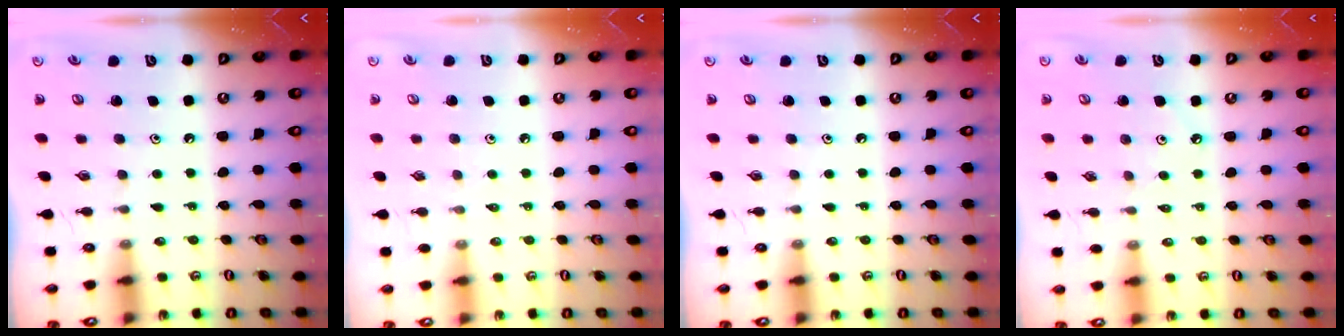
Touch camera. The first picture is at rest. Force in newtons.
{"total": 0.0}
{"total": 0.0}
{"total": 1.9, "press": 1.9, "slide": 0.4}